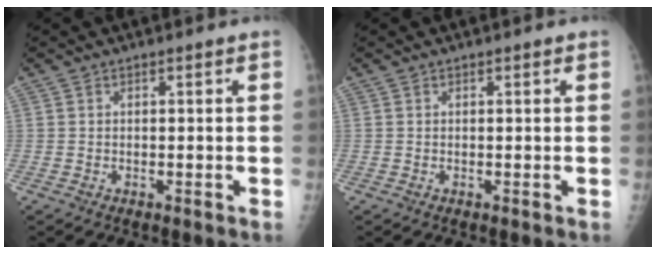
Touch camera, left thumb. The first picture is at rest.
{"total": 0.0}